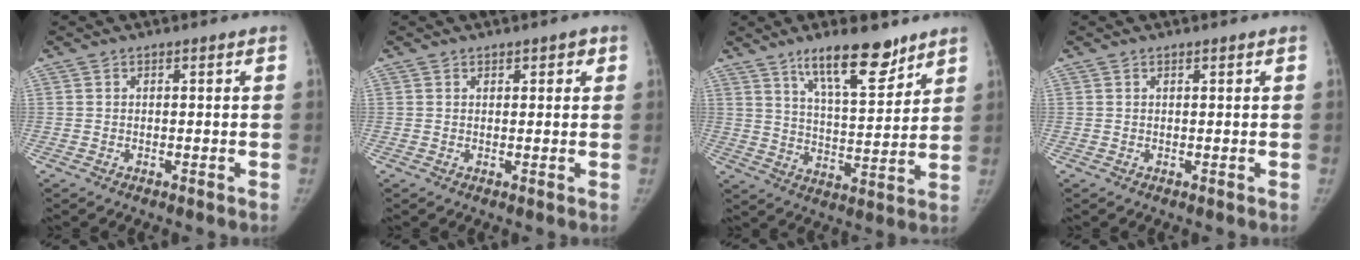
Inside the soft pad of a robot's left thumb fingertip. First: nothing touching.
{"total": 2.1, "force": [1.1, 1.1, 1.3], "torque": [-0.002, -0.003, 0.014]}
{"total": 13.7, "force": [9.5, 4.2, 9.0], "torque": [-0.119, -0.061, 0.162]}
{"total": 0.5, "force": [0.4, 0.1, 0.3], "torque": [-0.006, -0.001, 0.006]}